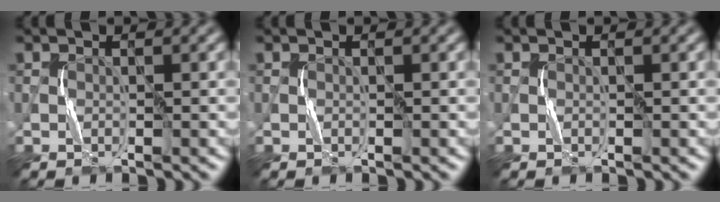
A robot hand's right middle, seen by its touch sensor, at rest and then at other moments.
{"total": 0.0}
{"total": 0.0}